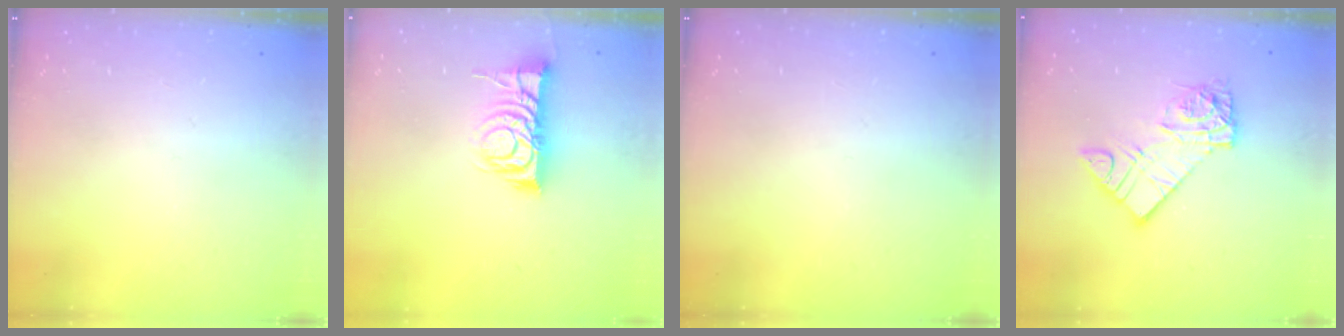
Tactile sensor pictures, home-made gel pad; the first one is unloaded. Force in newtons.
{"total": 10.8, "press": 10.8, "slide": 0.8}
{"total": 0.0}
{"total": 11.0, "press": 10.9, "slide": 1.0}